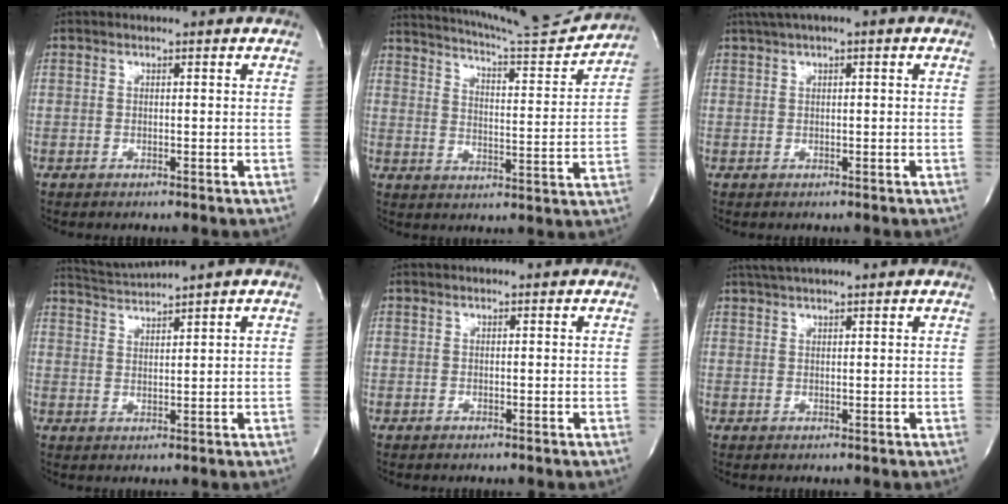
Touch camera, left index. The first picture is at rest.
{"total": 15.5, "force": [14.8, -0.3, 4.5], "torque": [-0.079, -0.053, 0.202]}
{"total": 3.5, "force": [1.6, 0.3, 3.1], "torque": [-0.058, 0.015, 0.026]}
{"total": 3.8, "force": [3.3, -1.9, 0.1], "torque": [-0.008, -0.017, 0.071]}
{"total": 0.0}
{"total": 4.1, "force": [3.4, 0.0, 2.2], "torque": [-0.038, 0.018, 0.061]}